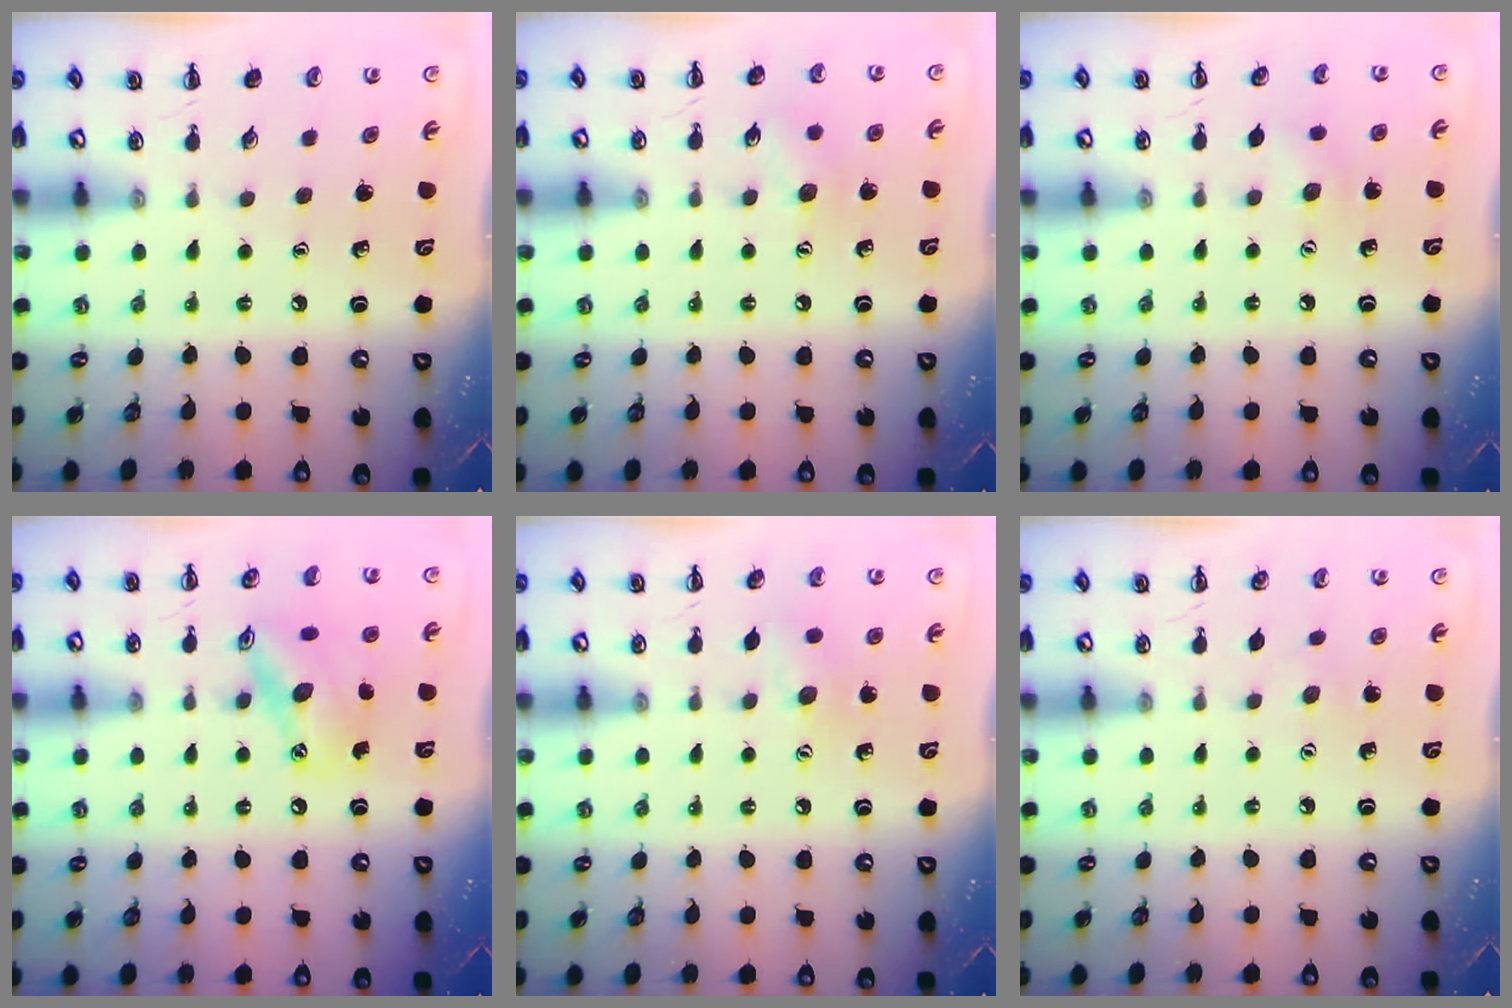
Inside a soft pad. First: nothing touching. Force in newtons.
{"total": 7.2, "press": 7.1, "slide": 1.0}
{"total": 5.7, "press": 5.6, "slide": 1.3}
{"total": 13.9, "press": 13.6, "slide": 2.7}
{"total": 8.3, "press": 8.2, "slide": 1.3}
{"total": 3.2, "press": 3.1, "slide": 0.7}